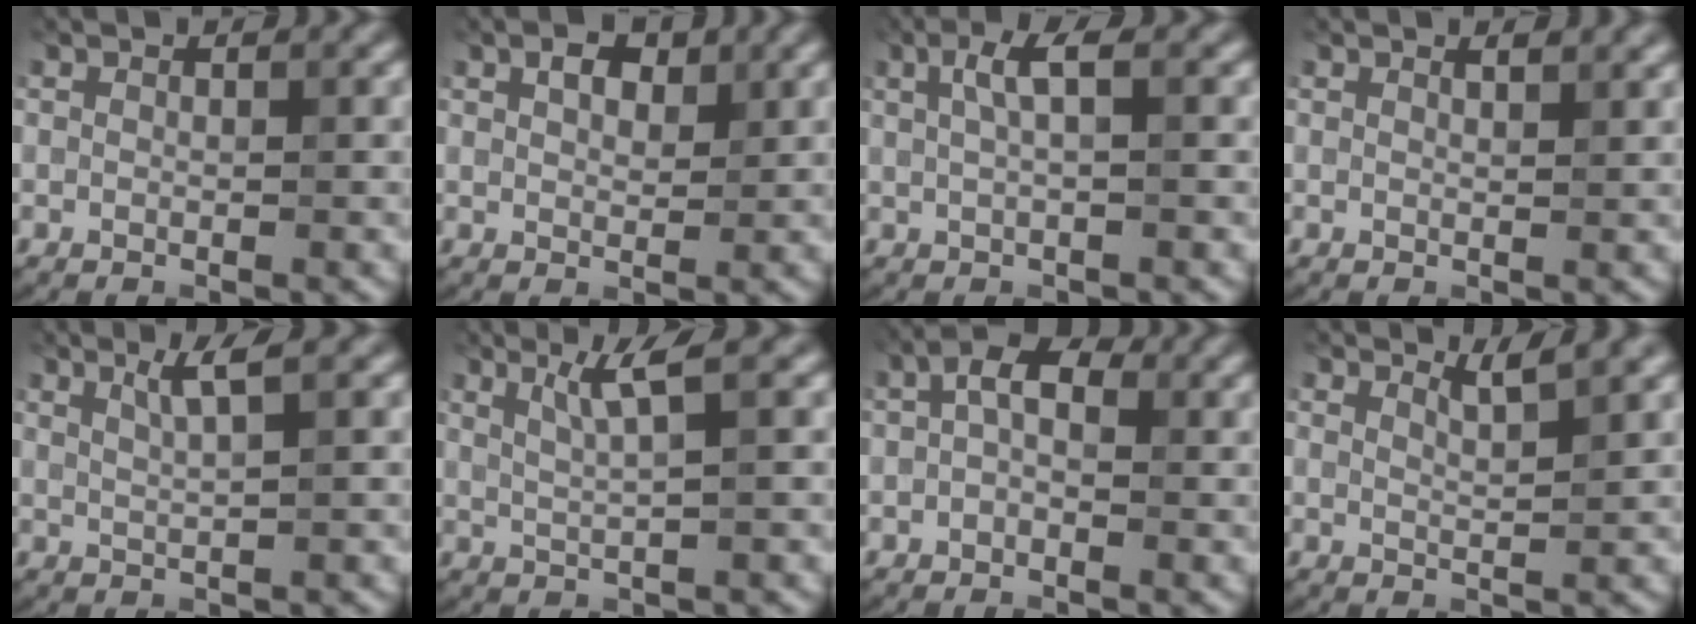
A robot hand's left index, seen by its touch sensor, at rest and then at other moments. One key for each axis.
{"total": 2.3, "fx": 1.2, "fy": 1.3, "fz": 1.4, "tx": -0.026, "ty": 0.005, "tz": 0.023}
{"total": 2.5, "fx": 0.8, "fy": 0.5, "fz": 2.4, "tx": -0.045, "ty": 0.007, "tz": 0.013}
{"total": 1.2, "fx": 1.0, "fy": 0.3, "fz": 0.6, "tx": -0.008, "ty": 0.001, "tz": 0.013}
{"total": 2.3, "fx": 1.3, "fy": 0.4, "fz": 1.9, "tx": -0.031, "ty": 0.003, "tz": 0.023}
{"total": 2.9, "fx": 1.4, "fy": 0.3, "fz": 2.5, "tx": -0.043, "ty": 0.000, "tz": 0.029}
{"total": 2.7, "fx": -0.1, "fy": 1.5, "fz": 2.3, "tx": -0.039, "ty": 0.011, "tz": -0.014}
{"total": 2.0, "fx": 1.7, "fy": 0.2, "fz": 0.9, "tx": -0.008, "ty": 0.001, "tz": 0.025}